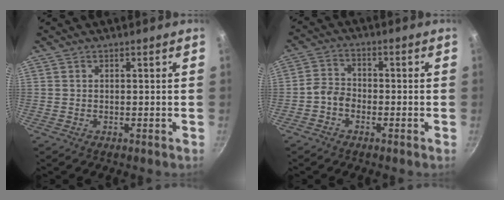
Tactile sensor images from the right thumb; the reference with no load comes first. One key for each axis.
{"total": 3.7, "fx": -1.9, "fy": 2.7, "fz": 1.7, "tx": -0.026, "ty": 0.025, "tz": -0.044}